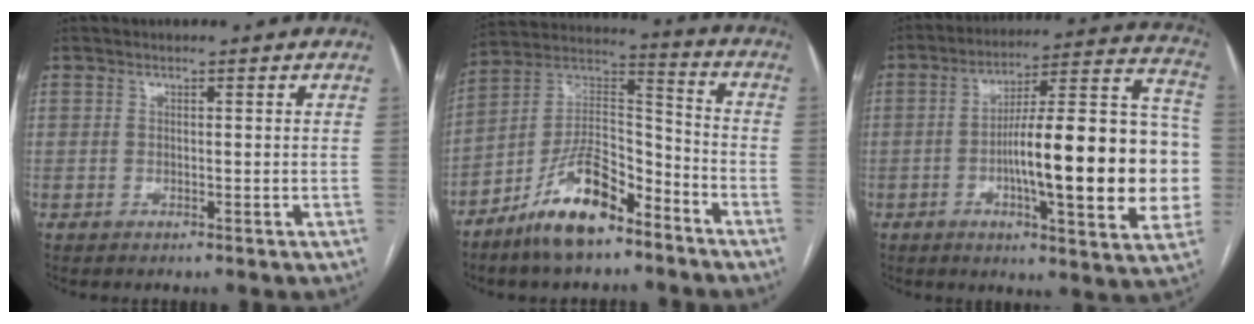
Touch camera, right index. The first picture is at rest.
{"total": 13.3, "force": [-8.8, 5.5, 8.4], "torque": [-0.153, 0.017, -0.158]}
{"total": 23.6, "force": [-3.3, 4.3, 23.0], "torque": [-0.279, 0.032, -0.043]}